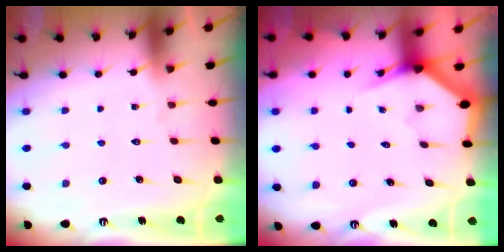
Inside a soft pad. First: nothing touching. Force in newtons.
{"total": 2.7, "press": 2.7, "slide": 0.1}